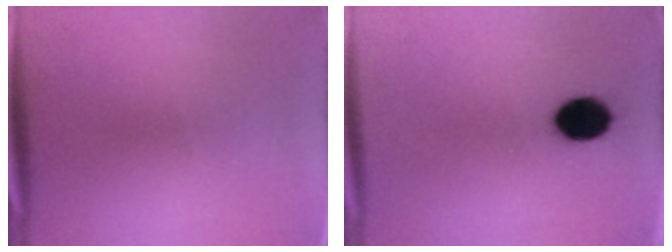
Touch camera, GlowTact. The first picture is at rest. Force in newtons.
{"total": 9.4}